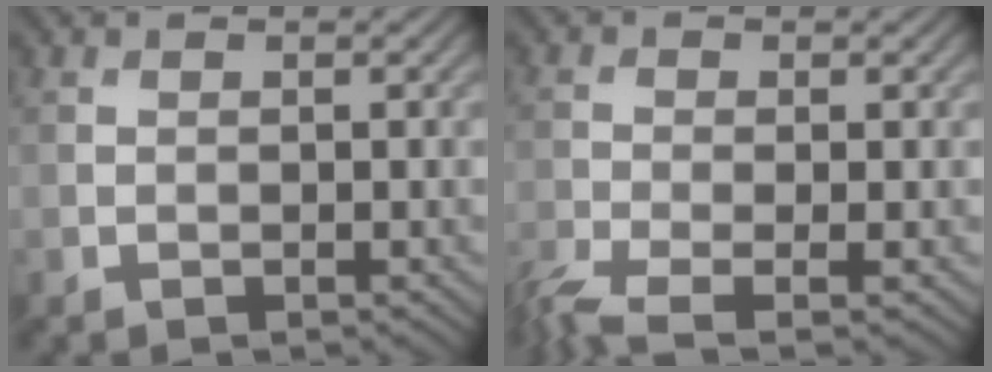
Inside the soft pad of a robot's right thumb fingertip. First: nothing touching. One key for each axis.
{"total": 4.9, "fx": -3.4, "fy": 1.1, "fz": 3.3, "tx": -0.077, "ty": -0.017, "tz": -0.074}